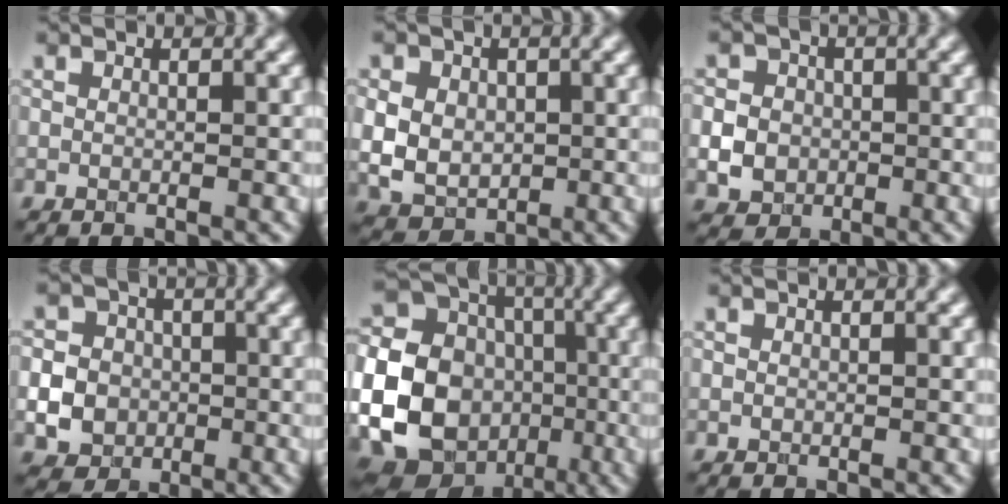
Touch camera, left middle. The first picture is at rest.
{"total": 5.6, "force": [0.3, 4.6, 3.2], "torque": [-0.061, 0.005, -0.005]}
{"total": 3.6, "force": [-0.5, 3.3, 1.4], "torque": [-0.016, 0.000, -0.022]}
{"total": 6.9, "force": [-1.1, 6.4, 2.1], "torque": [-0.036, 0.006, -0.046]}
{"total": 26.1, "force": [-4.2, 24.3, 8.5], "torque": [-0.200, -0.020, -0.121]}
{"total": 0.0}